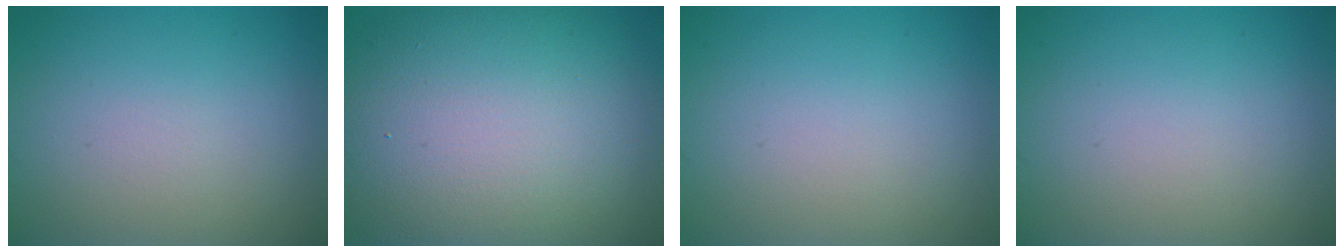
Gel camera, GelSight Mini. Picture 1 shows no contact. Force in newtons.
{"total": 16.4, "press": 16.4, "slide": 1.0}
{"total": 0.0}
{"total": 0.0}